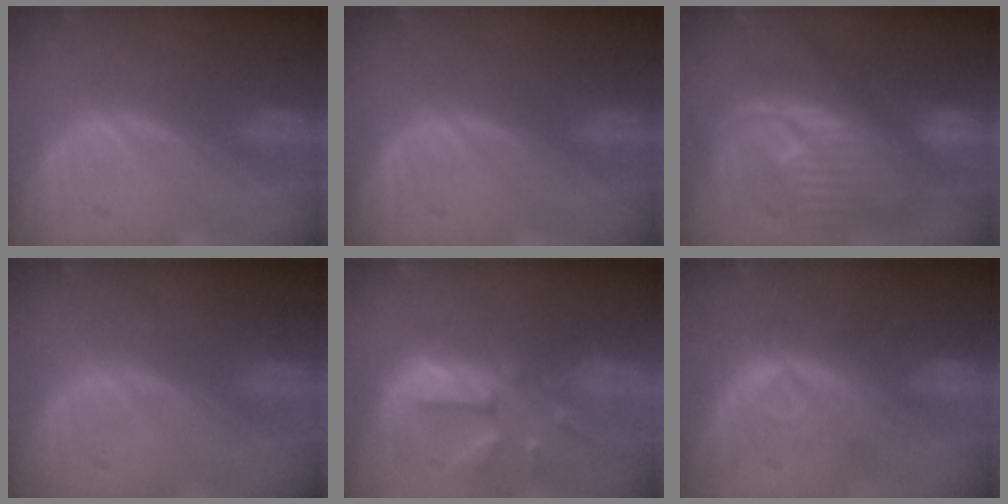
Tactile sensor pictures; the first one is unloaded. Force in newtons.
{"total": 0.0}
{"total": 12.4, "press": 12.4, "slide": 1.4}
{"total": 0.0}
{"total": 10.3, "press": 9.2, "slide": 4.5}
{"total": 8.3, "press": 7.4, "slide": 3.7}